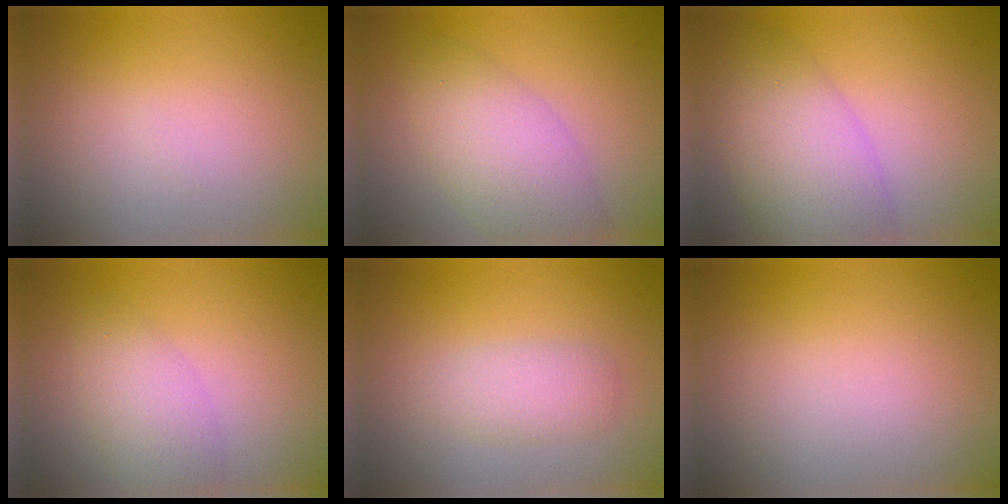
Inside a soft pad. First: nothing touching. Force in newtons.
{"total": 5.3, "press": 5.3, "slide": 0.3}
{"total": 6.9, "press": 6.8, "slide": 0.4}
{"total": 2.3, "press": 2.3, "slide": 0.2}
{"total": 2.0, "press": 2.0, "slide": 0.2}
{"total": 0.0}